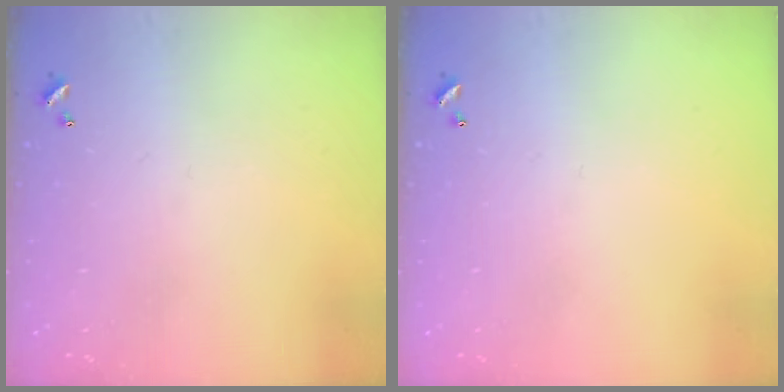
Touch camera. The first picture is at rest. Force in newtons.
{"total": 0.0}